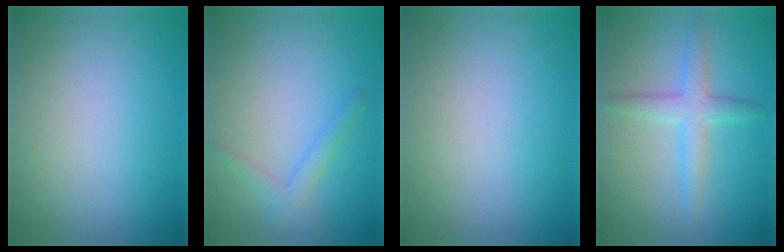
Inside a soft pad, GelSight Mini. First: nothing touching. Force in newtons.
{"total": 1.8, "press": 1.8, "slide": 0.0}
{"total": 0.0}
{"total": 3.0, "press": 3.0, "slide": 0.1}